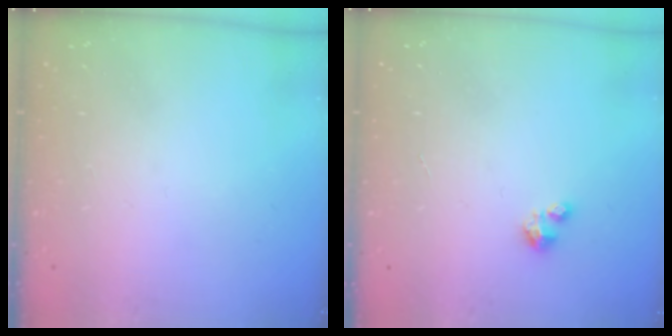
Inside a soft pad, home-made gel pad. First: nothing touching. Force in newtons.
{"total": 0.9, "press": 0.9, "slide": 0.2}